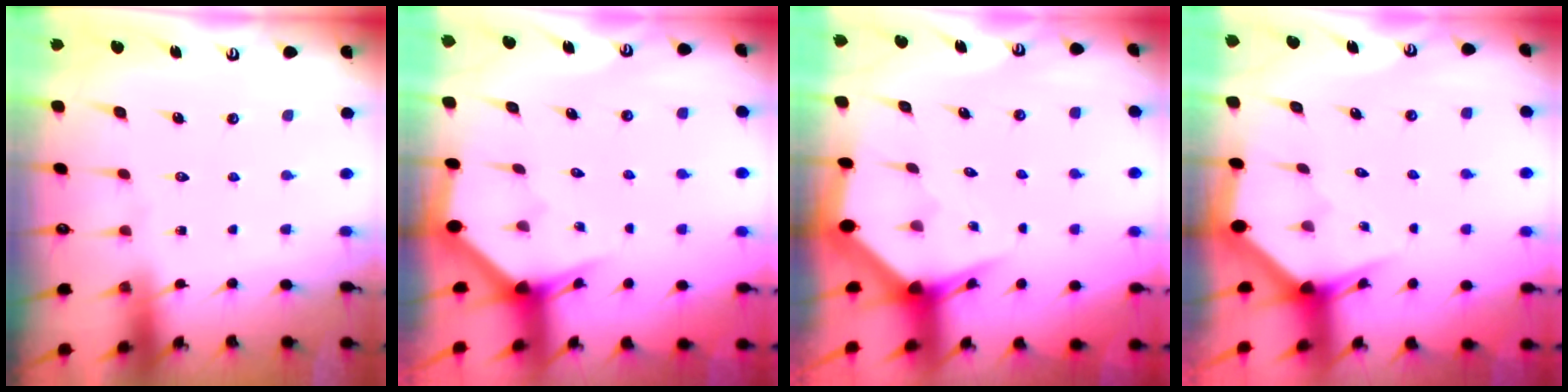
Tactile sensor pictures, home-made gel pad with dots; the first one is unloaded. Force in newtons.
{"total": 3.1, "press": 3.1, "slide": 0.1}
{"total": 3.0, "press": 2.9, "slide": 0.5}
{"total": 2.8, "press": 2.8, "slide": 0.2}